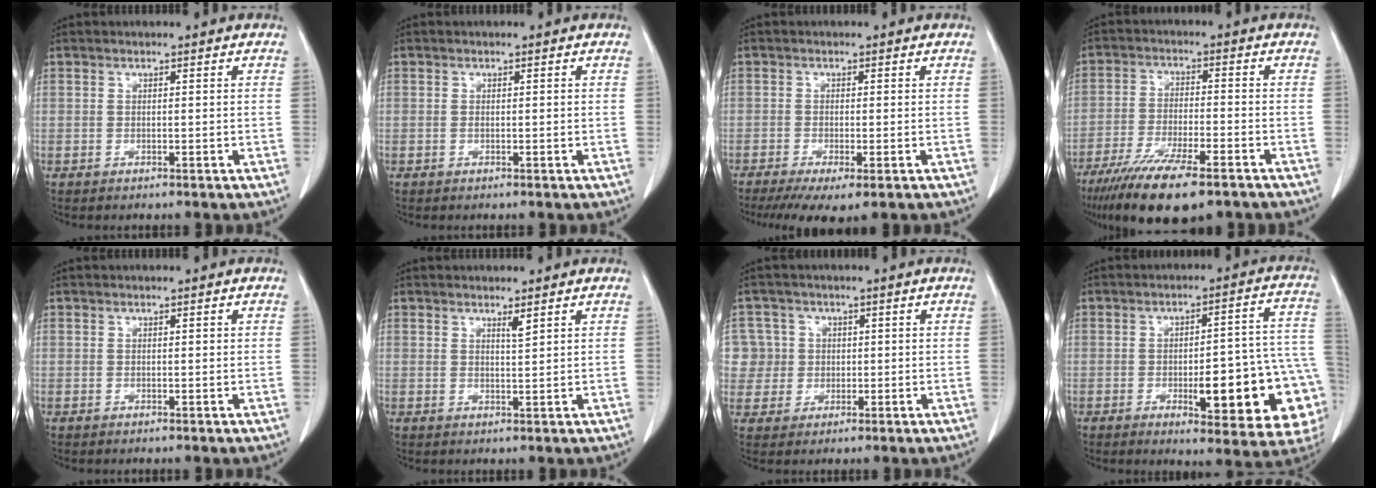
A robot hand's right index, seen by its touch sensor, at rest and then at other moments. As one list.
[{"total": 0.7, "force": [0.0, 0.2, 0.6], "torque": [-0.012, 0.000, 0.002]}, {"total": 7.1, "force": [-4.9, 1.3, 5.0], "torque": [-0.075, -0.020, -0.076]}, {"total": 14.8, "force": [-10.7, 2.9, 9.8], "torque": [-0.173, -0.035, -0.176]}, {"total": 0.0}, {"total": 1.6, "force": [1.0, 0.1, 1.2], "torque": [-0.024, -0.005, 0.018]}, {"total": 7.2, "force": [1.2, 7.1, 0.0], "torque": [0.000, 0.033, 0.033]}, {"total": 19.2, "force": [-5.3, 4.6, 17.8], "torque": [-0.134, 0.030, -0.050]}]